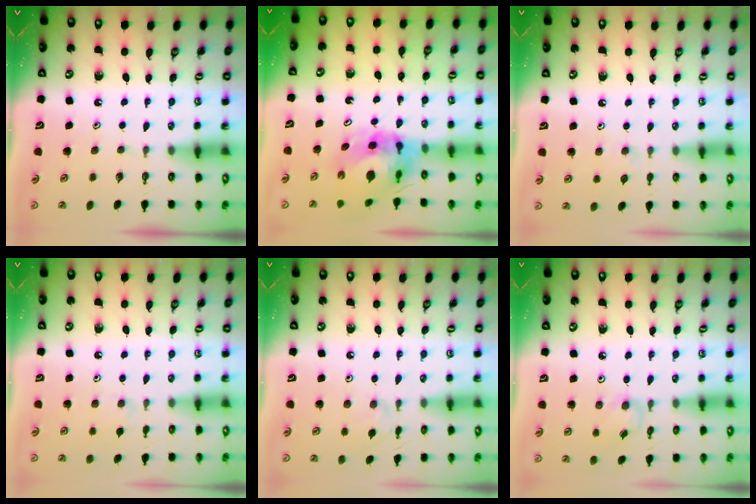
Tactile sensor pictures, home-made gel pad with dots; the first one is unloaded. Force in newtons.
{"total": 10.9, "press": 10.9, "slide": 1.2}
{"total": 3.9, "press": 3.9, "slide": 0.6}
{"total": 3.7, "press": 3.7, "slide": 0.7}
{"total": 2.8, "press": 2.8, "slide": 0.1}
{"total": 2.9, "press": 2.9, "slide": 0.1}